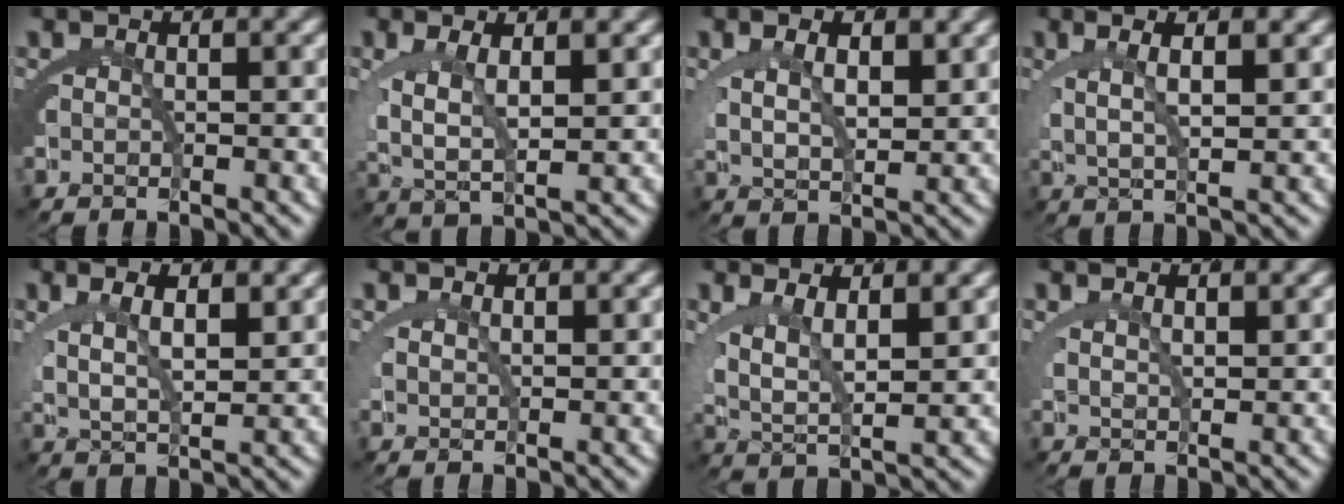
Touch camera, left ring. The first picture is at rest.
{"total": 5.3, "force": [-0.2, 3.5, 4.0], "torque": [-0.088, -0.007, -0.002]}
{"total": 4.5, "force": [0.8, 3.2, 3.1], "torque": [-0.052, 0.003, 0.009]}
{"total": 4.7, "force": [1.2, 2.5, 3.7], "torque": [-0.058, 0.013, 0.012]}
{"total": 4.8, "force": [0.8, 3.2, 3.5], "torque": [-0.062, 0.005, 0.008]}
{"total": 1.0, "force": [0.5, 0.8, 0.2], "torque": [-0.006, -0.002, 0.008]}
{"total": 5.5, "force": [0.3, 3.9, 3.9], "torque": [-0.085, -0.010, 0.001]}
{"total": 1.4, "force": [0.9, 1.0, 0.4], "torque": [-0.007, 0.001, 0.013]}